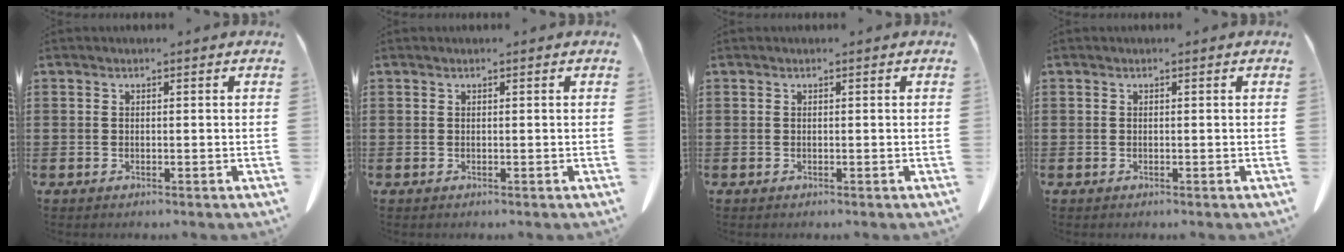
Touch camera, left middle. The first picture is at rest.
{"total": 0.0}
{"total": 0.0}
{"total": 0.0}